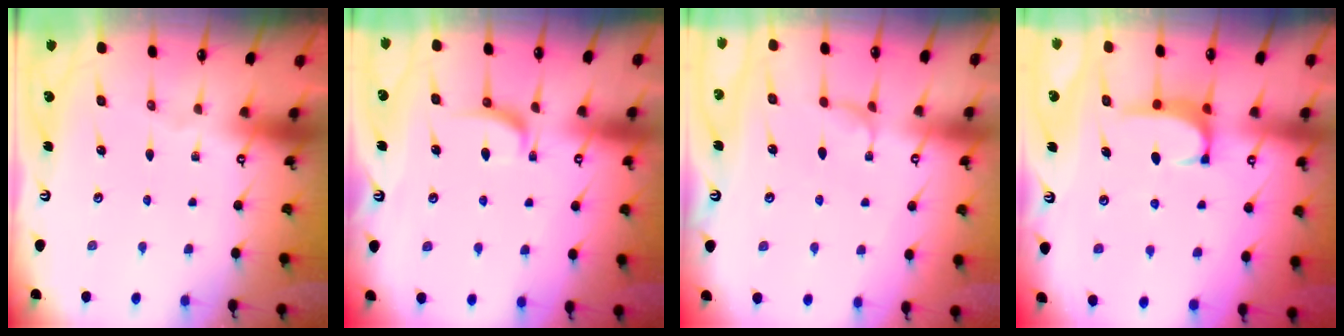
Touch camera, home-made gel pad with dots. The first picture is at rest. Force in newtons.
{"total": 3.0, "press": 2.8, "slide": 1.0}
{"total": 2.8, "press": 2.8, "slide": 0.2}
{"total": 0.9, "press": 0.6, "slide": 0.6}